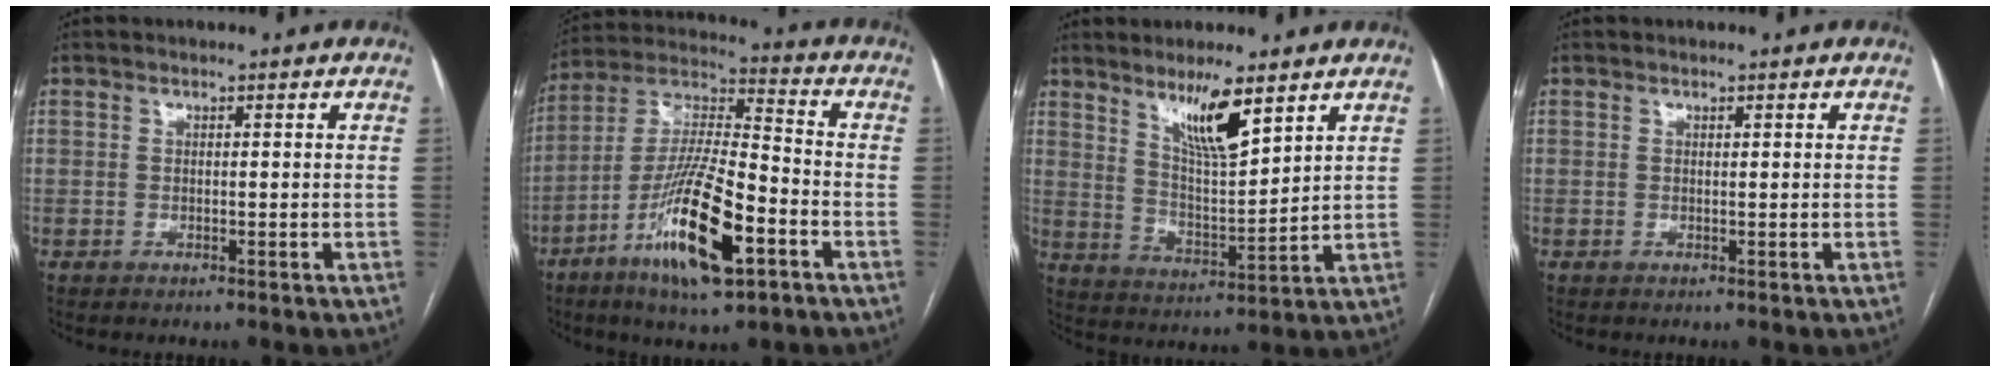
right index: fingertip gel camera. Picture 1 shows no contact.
{"total": 17.0, "force": [-7.6, 3.2, 14.9], "torque": [-0.292, -0.014, -0.133]}
{"total": 9.1, "force": [6.0, 1.1, 6.8], "torque": [-0.122, -0.012, 0.114]}
{"total": 0.0}